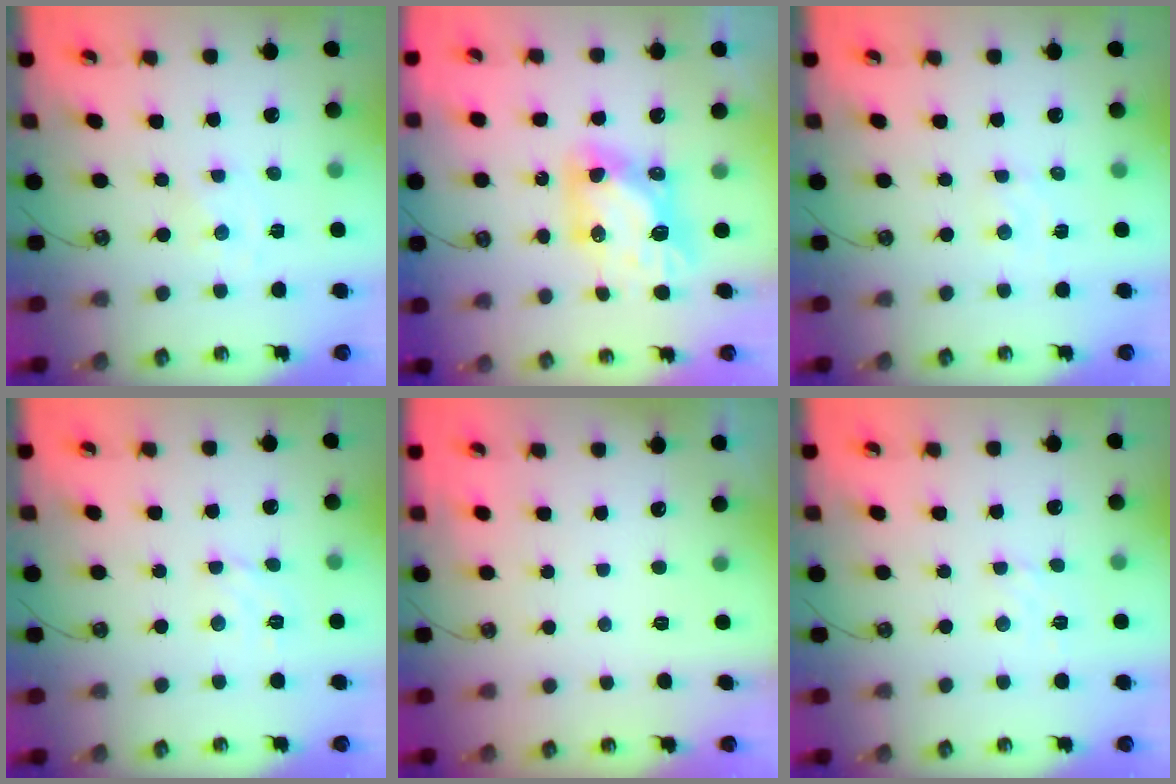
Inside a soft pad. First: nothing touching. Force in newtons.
{"total": 10.4, "press": 10.3, "slide": 1.0}
{"total": 1.5, "press": 1.5, "slide": 0.2}
{"total": 3.4, "press": 3.4, "slide": 0.4}
{"total": 0.0}
{"total": 1.6, "press": 1.5, "slide": 0.5}